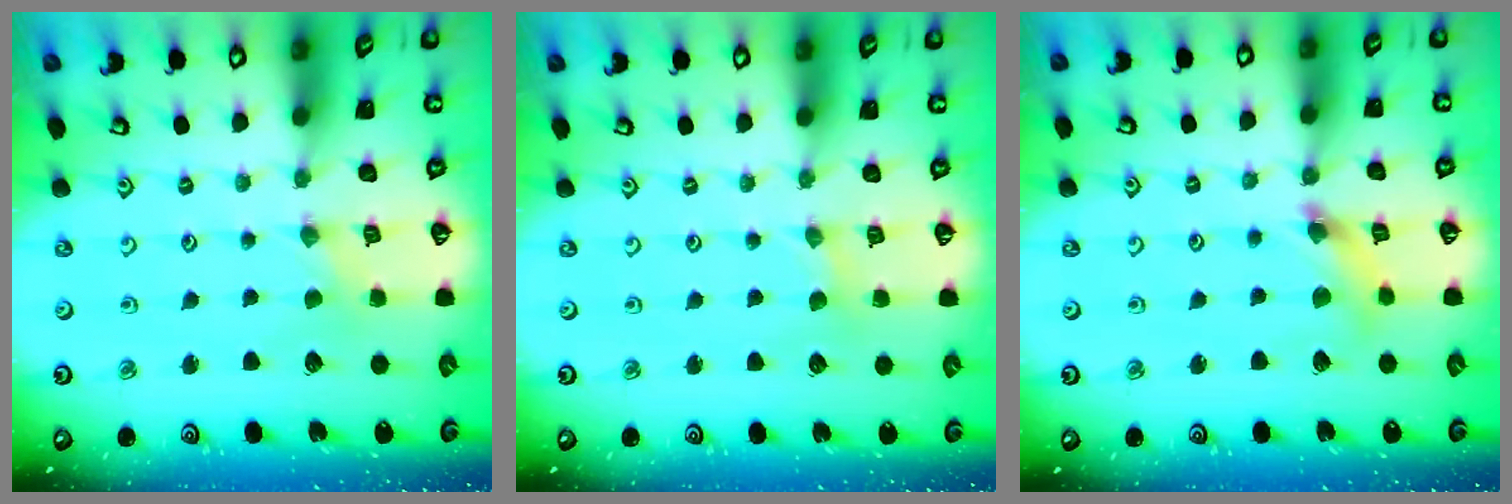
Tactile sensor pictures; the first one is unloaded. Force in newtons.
{"total": 1.7, "press": 1.7, "slide": 0.3}
{"total": 5.9, "press": 5.9, "slide": 0.5}